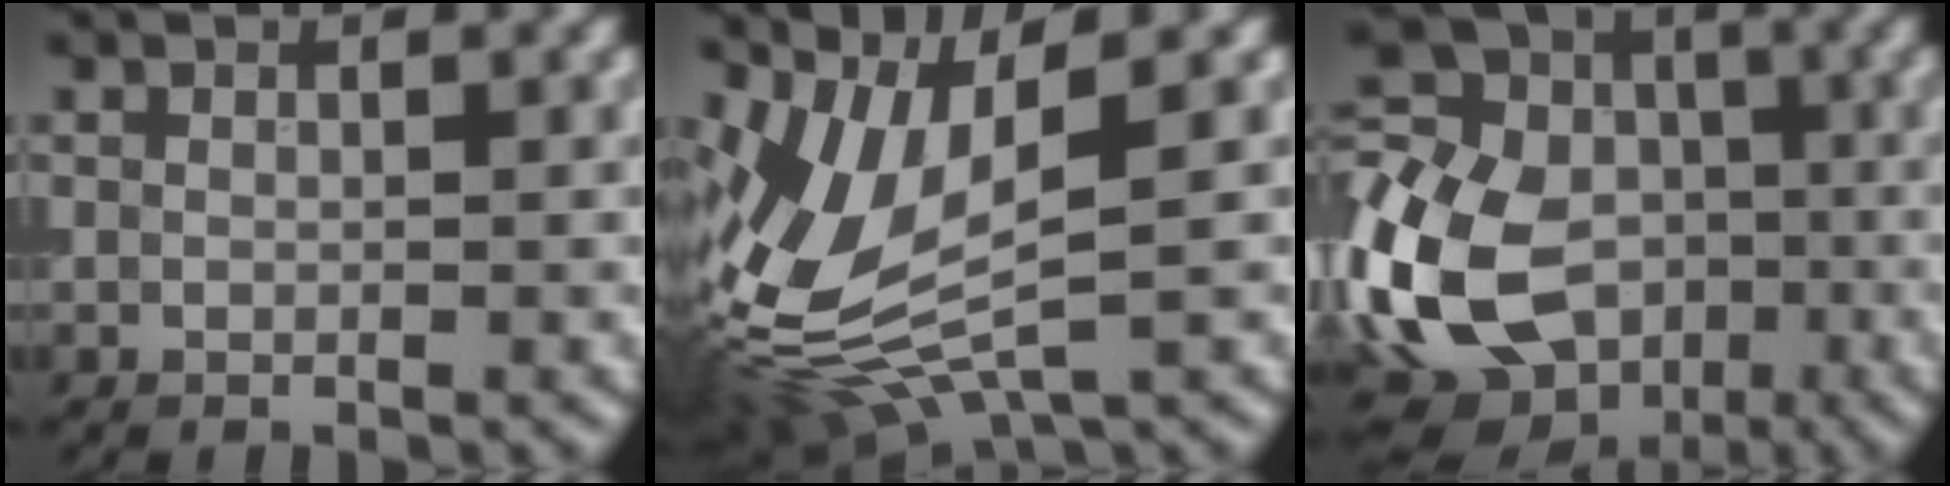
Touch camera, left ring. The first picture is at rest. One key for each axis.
{"total": 9.2, "fx": -0.4, "fy": 4.0, "fz": 8.3, "tx": -0.205, "ty": -0.008, "tz": -0.012}
{"total": 18.6, "fx": -5.3, "fy": 14.1, "fz": 10.8, "tx": -0.262, "ty": 0.000, "tz": -0.095}